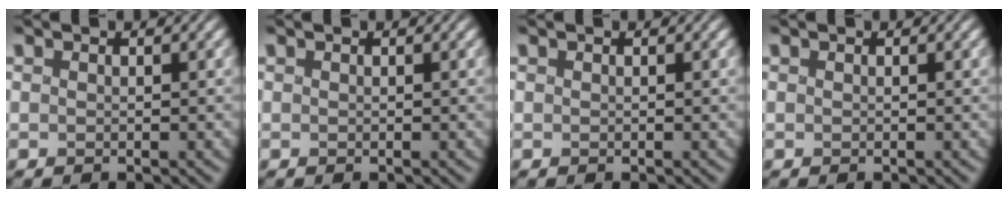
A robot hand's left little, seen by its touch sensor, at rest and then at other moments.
{"total": 0.0}
{"total": 0.0}
{"total": 0.0}